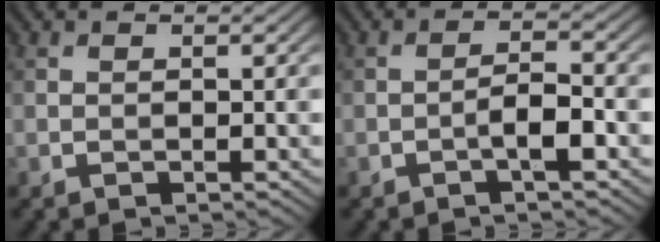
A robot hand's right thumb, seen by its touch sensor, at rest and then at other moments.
{"total": 3.1, "force": [-1.4, 0.6, 2.7], "torque": [-0.049, 0.013, -0.033]}